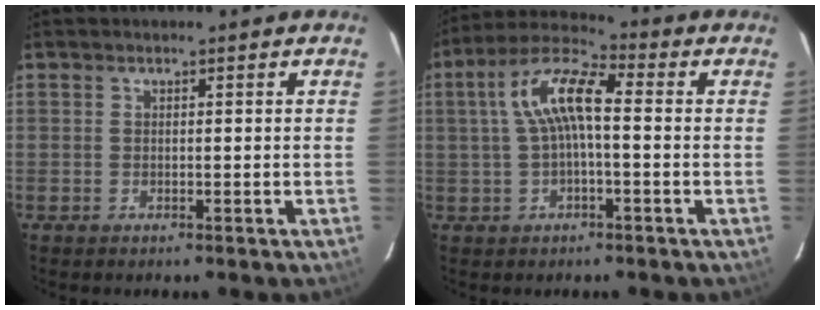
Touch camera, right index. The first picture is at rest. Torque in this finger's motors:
{"motor_torque": [0.75, -0.29, 0.61, 0.19]}